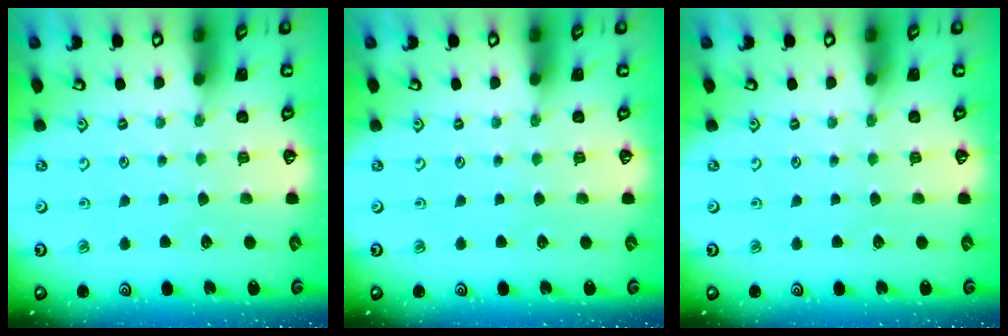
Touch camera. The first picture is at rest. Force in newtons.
{"total": 0.0}
{"total": 0.0}